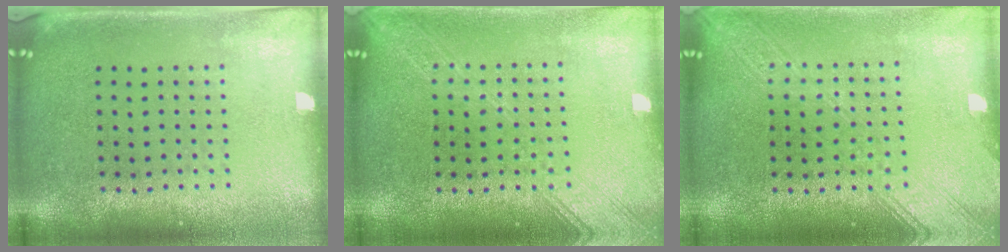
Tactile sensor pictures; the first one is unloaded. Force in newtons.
{"total": 3.4, "press": 3.4, "slide": 0.4}
{"total": 3.4, "press": 3.4, "slide": 0.5}